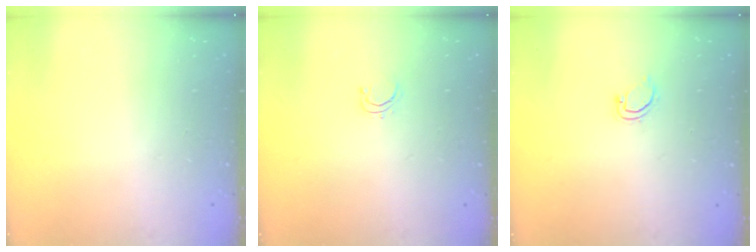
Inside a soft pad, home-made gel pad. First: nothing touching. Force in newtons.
{"total": 2.8, "press": 2.8, "slide": 0.2}
{"total": 3.1, "press": 3.1, "slide": 0.2}